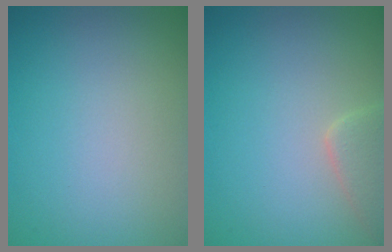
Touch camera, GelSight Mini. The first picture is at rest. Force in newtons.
{"total": 2.3, "press": 2.3, "slide": 0.1}